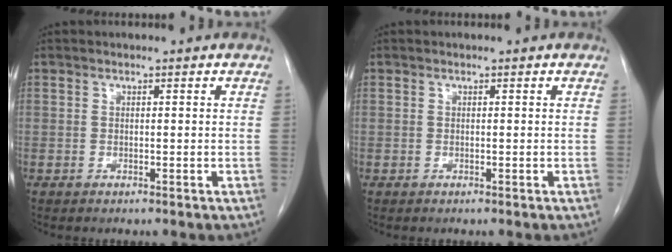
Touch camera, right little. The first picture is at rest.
{"total": 0.0}